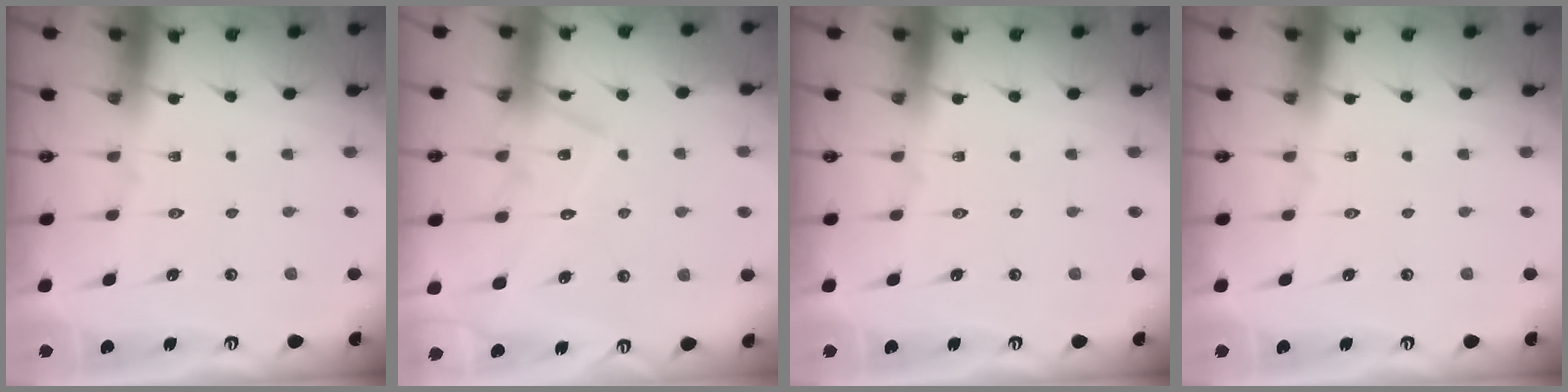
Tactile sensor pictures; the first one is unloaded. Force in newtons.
{"total": 14.1, "press": 14.1, "slide": 1.0}
{"total": 0.0}
{"total": 0.0}